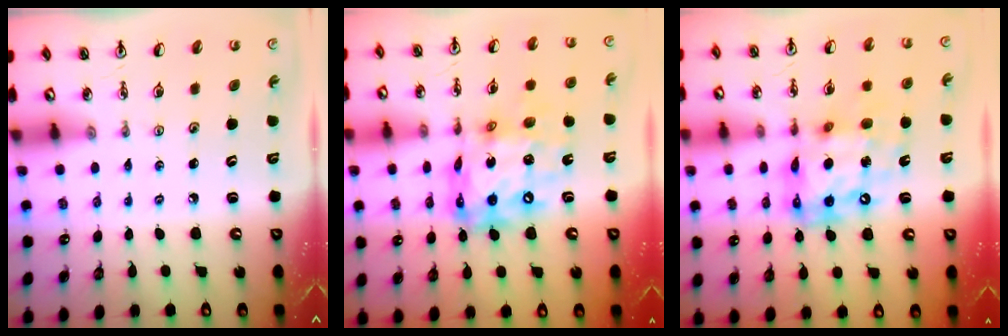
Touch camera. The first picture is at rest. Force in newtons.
{"total": 17.9, "press": 17.9, "slide": 1.4}
{"total": 16.4, "press": 16.3, "slide": 1.9}